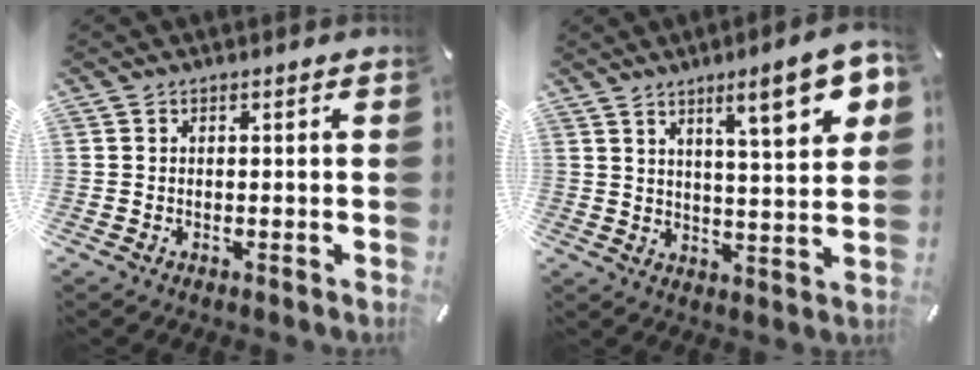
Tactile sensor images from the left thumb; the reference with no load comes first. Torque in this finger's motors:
{"motor_torque": [1.95, 1.82, 1.23, -1.18, 0.35]}